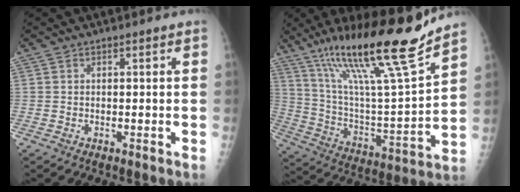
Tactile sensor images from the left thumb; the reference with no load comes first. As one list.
[{"total": 25.1, "force": [17.2, 2.7, 18.0], "torque": [-0.288, -0.063, 0.305]}]